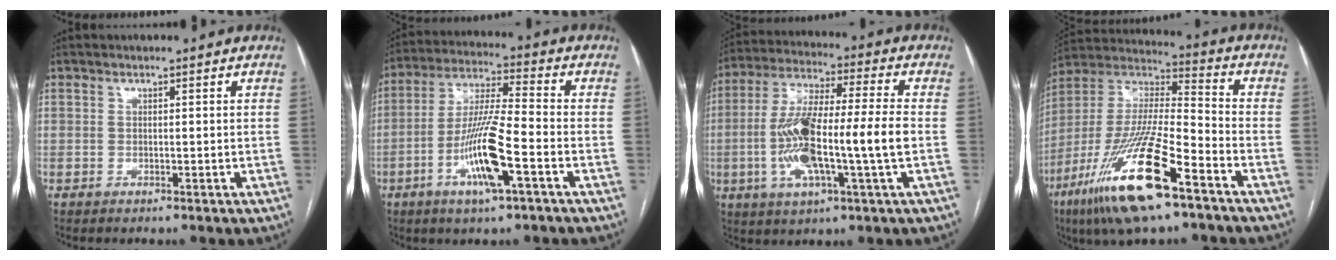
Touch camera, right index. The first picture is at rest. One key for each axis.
{"total": 12.4, "fx": -4.7, "fy": 0.9, "fz": 11.4, "tx": -0.225, "ty": -0.006, "tz": -0.088}
{"total": 16.1, "fx": -2.7, "fy": 1.4, "fz": 15.8, "tx": -0.309, "ty": 0.004, "tz": -0.050}
{"total": 21.3, "fx": -11.4, "fy": 3.2, "fz": 17.6, "tx": -0.381, "ty": -0.048, "tz": -0.212}